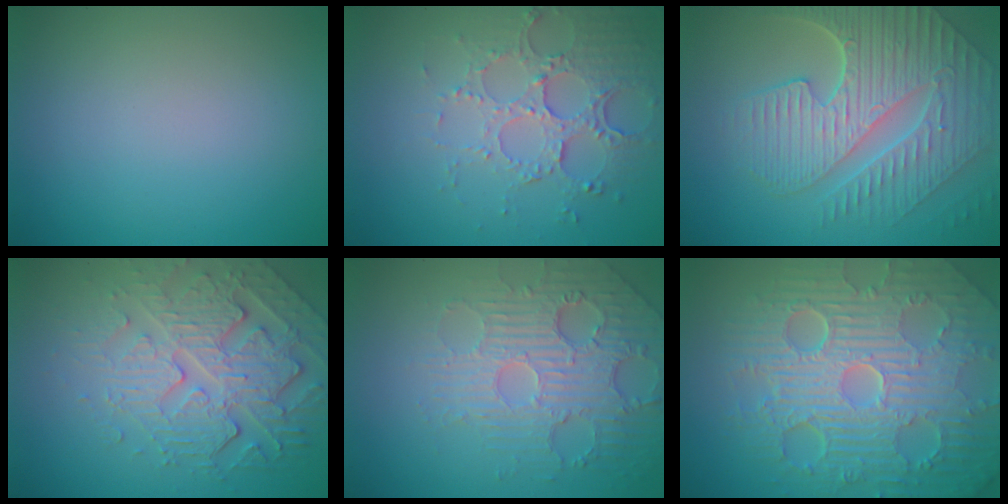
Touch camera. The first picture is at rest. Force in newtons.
{"total": 5.1, "press": 3.7, "slide": 3.6}
{"total": 9.2, "press": 6.2, "slide": 6.7}
{"total": 6.4, "press": 4.9, "slide": 4.1}
{"total": 4.7, "press": 4.2, "slide": 2.1}
{"total": 11.7, "press": 7.4, "slide": 9.0}